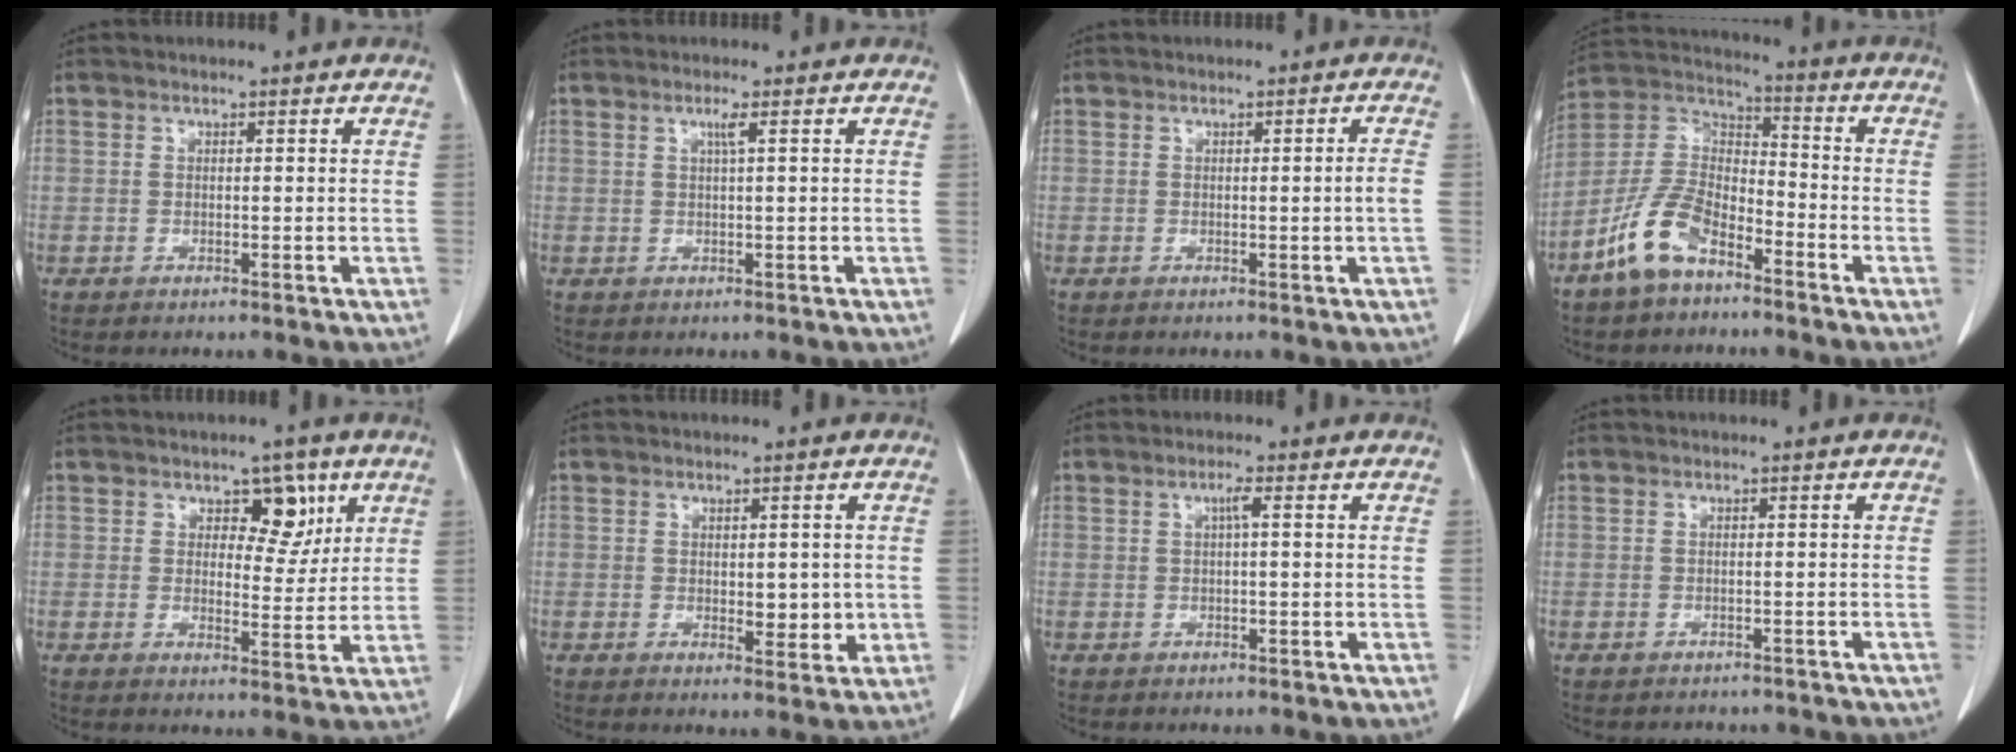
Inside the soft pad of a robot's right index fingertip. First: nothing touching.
{"total": 1.3, "force": [0.5, -0.3, 1.1], "torque": [-0.025, -0.001, 0.010]}
{"total": 1.7, "force": [-0.3, -0.5, 1.6], "torque": [-0.026, -0.003, -0.003]}
{"total": 11.2, "force": [-7.1, 5.0, 7.1], "torque": [-0.165, 0.007, -0.145]}
{"total": 5.7, "force": [2.8, 3.2, 3.7], "torque": [-0.037, 0.003, 0.039]}
{"total": 3.7, "force": [0.0, 1.9, 3.1], "torque": [-0.036, -0.007, 0.006]}
{"total": 1.3, "force": [0.2, -0.1, 1.3], "torque": [-0.026, 0.003, 0.003]}
{"total": 4.9, "force": [-4.4, 2.2, 0.5], "torque": [-0.005, 0.000, -0.047]}